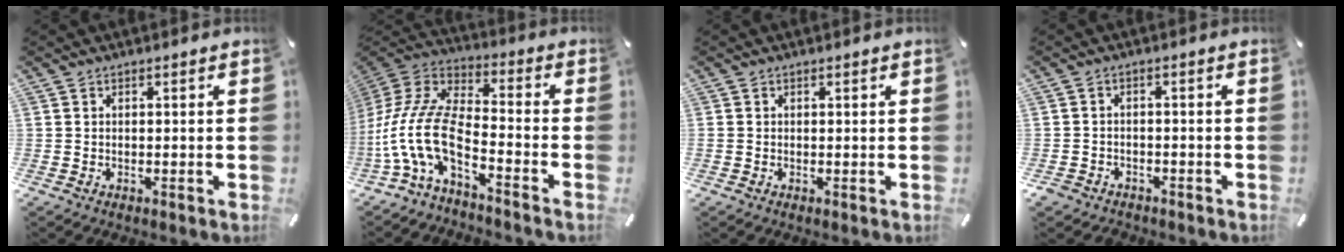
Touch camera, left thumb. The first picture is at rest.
{"total": 14.4, "force": [-7.2, 5.8, 11.0], "torque": [-0.261, -0.007, -0.139]}
{"total": 0.0}
{"total": 2.5, "force": [-1.9, 1.7, 0.3], "torque": [-0.011, 0.010, -0.042]}